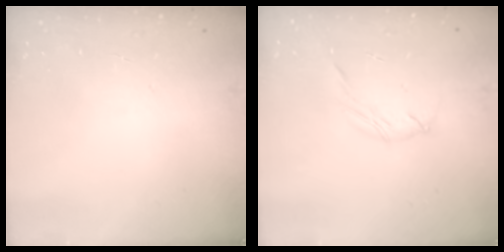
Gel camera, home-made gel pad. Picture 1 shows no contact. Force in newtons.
{"total": 4.4, "press": 4.3, "slide": 0.8}